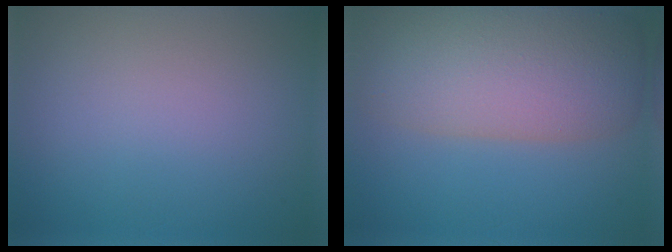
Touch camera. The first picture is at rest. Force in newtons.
{"total": 9.7, "press": 9.7, "slide": 0.6}